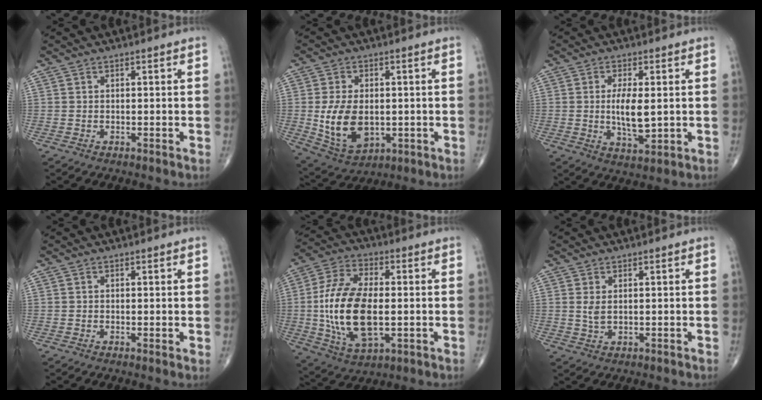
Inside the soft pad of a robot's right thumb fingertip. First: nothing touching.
{"total": 11.9, "force": [-0.8, 7.6, 9.1], "torque": [-0.156, -0.007, 0.005]}
{"total": 7.4, "force": [0.2, 2.7, 6.9], "torque": [-0.122, -0.015, 0.007]}
{"total": 0.8, "force": [0.1, 0.2, 0.7], "torque": [-0.013, -0.004, -0.003]}
{"total": 18.6, "force": [-1.2, 9.4, 16.0], "torque": [-0.319, 0.001, -0.016]}
{"total": 2.2, "force": [0.6, 1.1, 1.8], "torque": [-0.036, -0.003, 0.016]}